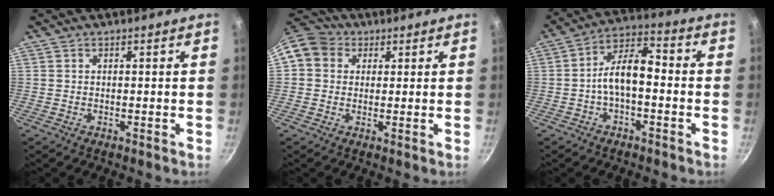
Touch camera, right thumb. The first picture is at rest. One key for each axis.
{"total": 11.7, "fx": 4.4, "fy": 9.5, "fz": 5.1, "tx": -0.095, "ty": 0.020, "tz": 0.073}
{"total": 8.9, "fx": -1.9, "fy": 4.3, "fz": 7.6, "tx": -0.120, "ty": 0.045, "tz": -0.043}